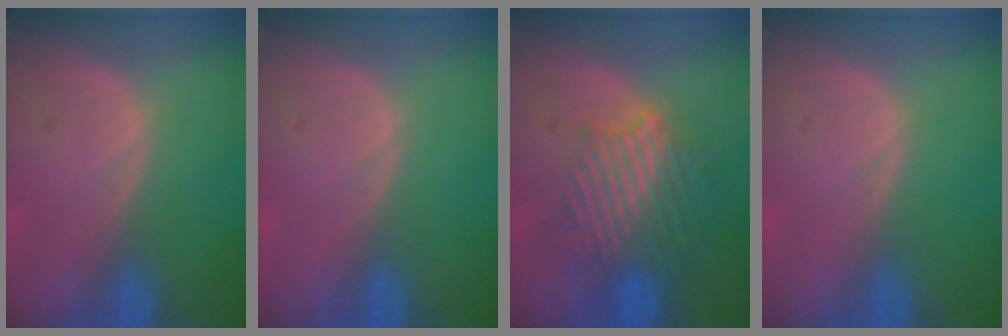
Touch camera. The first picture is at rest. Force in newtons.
{"total": 0.0}
{"total": 8.9, "press": 8.6, "slide": 2.4}
{"total": 0.0}